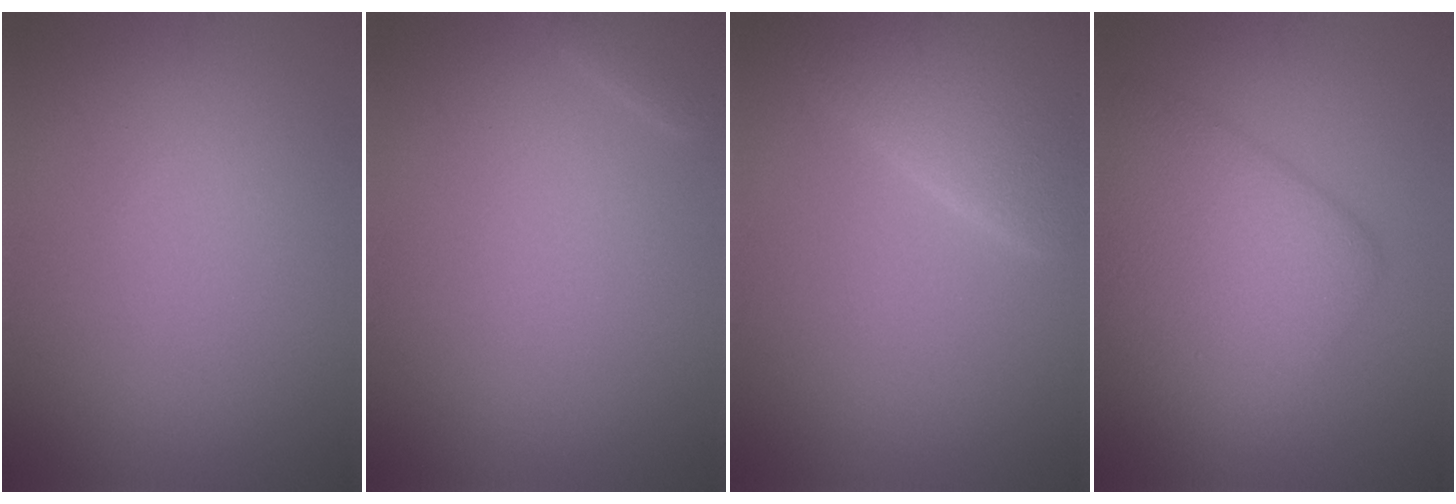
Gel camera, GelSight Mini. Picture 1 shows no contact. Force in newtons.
{"total": 1.3, "press": 1.3, "slide": 0.0}
{"total": 5.2, "press": 5.2, "slide": 0.3}
{"total": 8.0, "press": 8.0, "slide": 0.1}